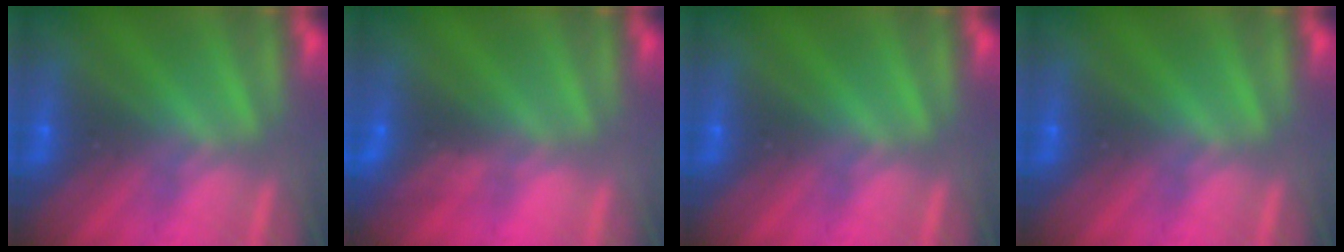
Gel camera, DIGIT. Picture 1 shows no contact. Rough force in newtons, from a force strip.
{"total": 3.4}
{"total": 0.0}
{"total": 0.0}